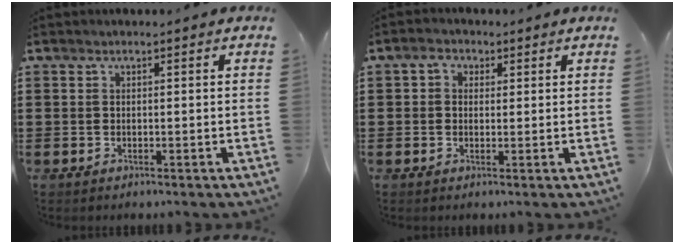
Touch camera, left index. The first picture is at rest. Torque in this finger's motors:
{"motor_torque": [1.09, 1.05, 0.02, 0.01]}